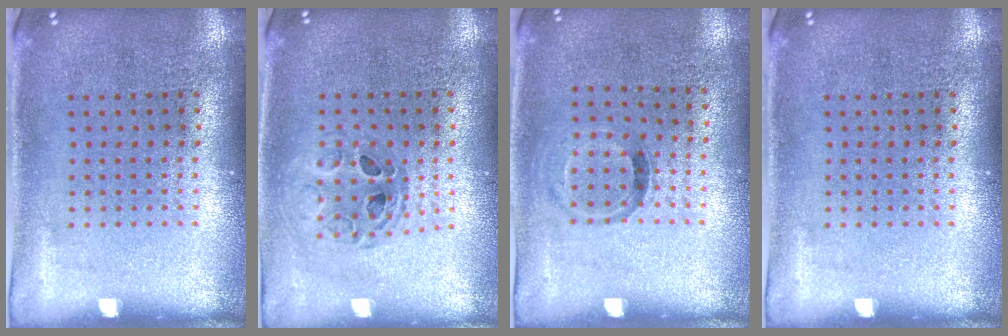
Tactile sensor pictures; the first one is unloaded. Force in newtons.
{"total": 0.8, "press": 0.8, "slide": 0.1}
{"total": 0.8, "press": 0.5, "slide": 0.6}
{"total": 0.0}